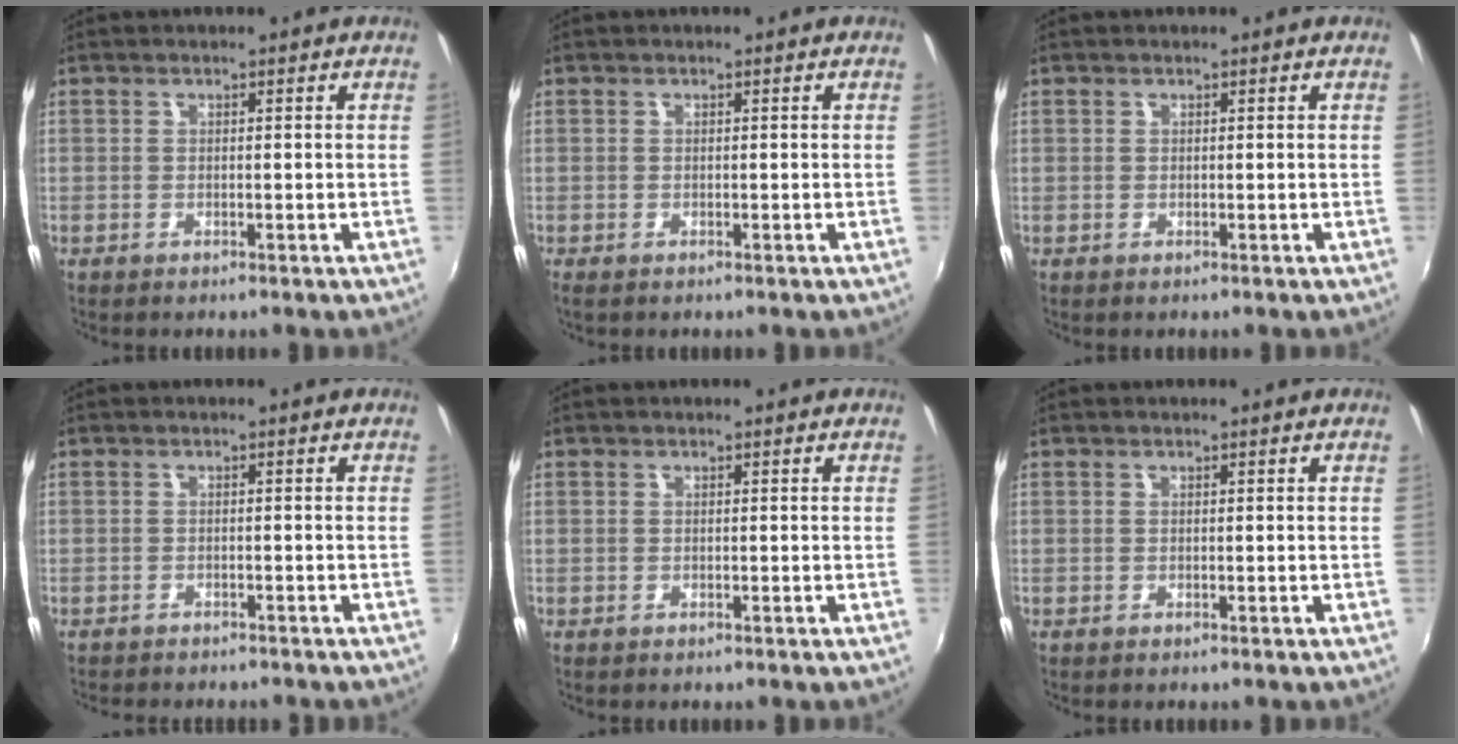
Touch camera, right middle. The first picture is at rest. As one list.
[{"total": 0.0}, {"total": 0.0}, {"total": 3.3, "force": [-3.0, 1.0, 0.8], "torque": [-0.028, -0.009, -0.047]}, {"total": 0.0}, {"total": 0.0}]